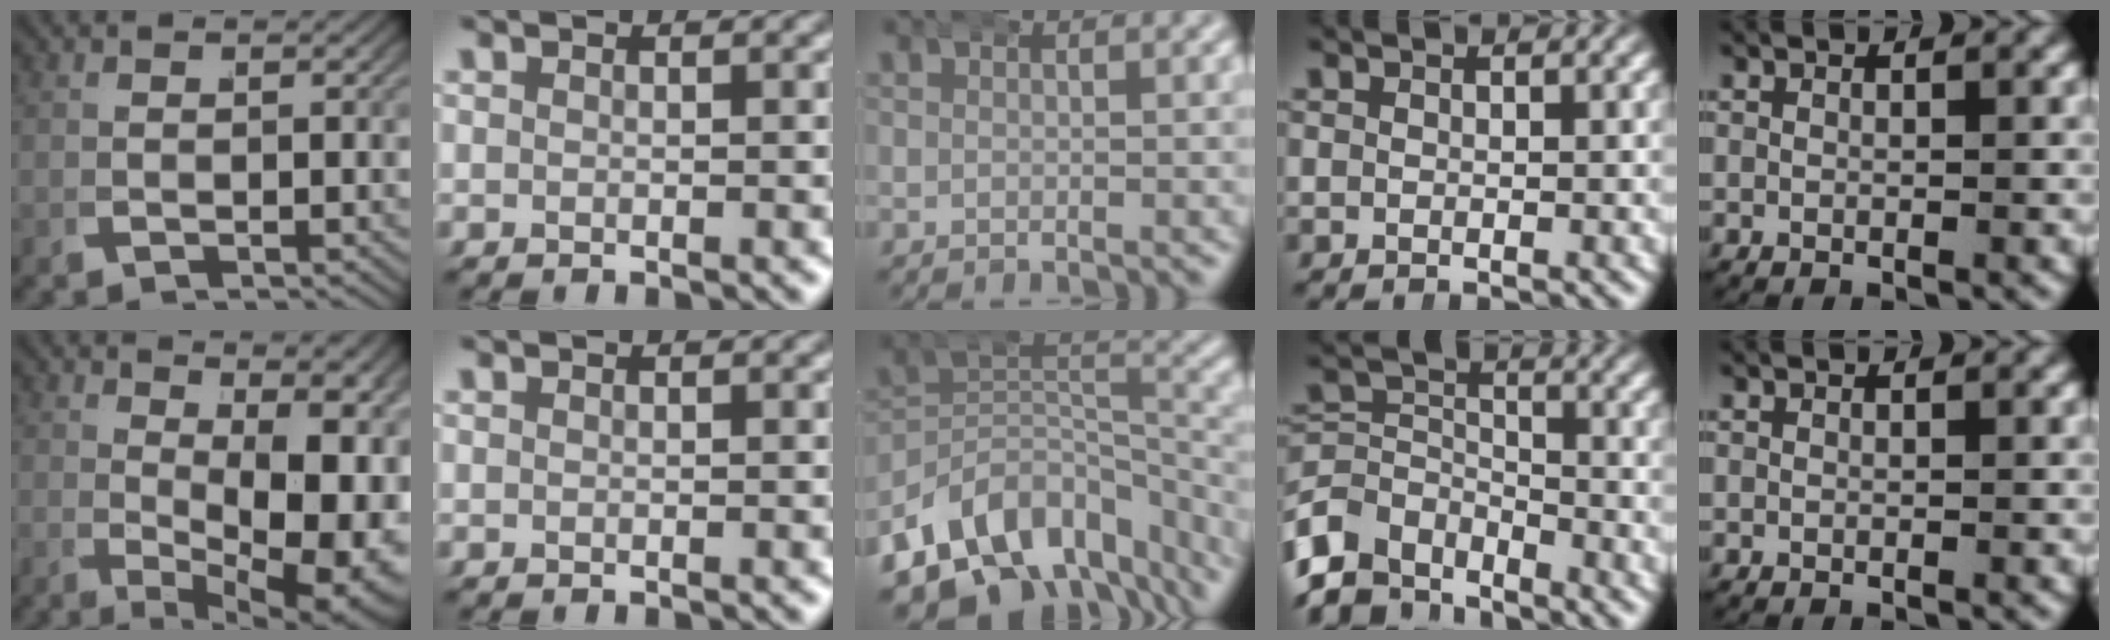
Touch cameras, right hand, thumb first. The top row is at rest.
{"thumb": {"total": 11.2, "force": [0.7, 5.4, 9.8], "torque": [-0.145, -0.033, 0.037]}, "middle": {"total": 15.5, "force": [-9.4, 9.7, 7.6], "torque": [-0.126, -0.036, -0.141]}, "ring": {"total": 7.3, "force": [-4.2, 5.0, 3.2], "torque": [-0.081, -0.045, -0.058]}}